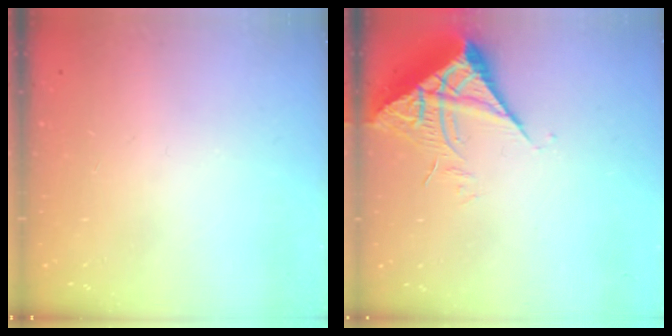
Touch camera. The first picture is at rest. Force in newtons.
{"total": 8.0, "press": 8.0, "slide": 0.8}